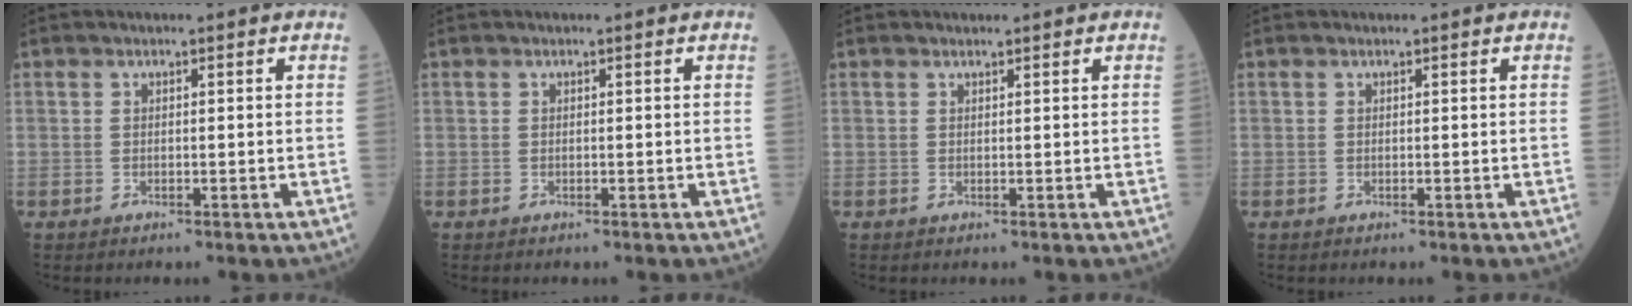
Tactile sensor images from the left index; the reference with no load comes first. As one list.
[{"total": 0.0}, {"total": 0.5, "force": [0.5, 0.1, 0.1], "torque": [-0.013, 0.002, 0.008]}, {"total": 0.0}]